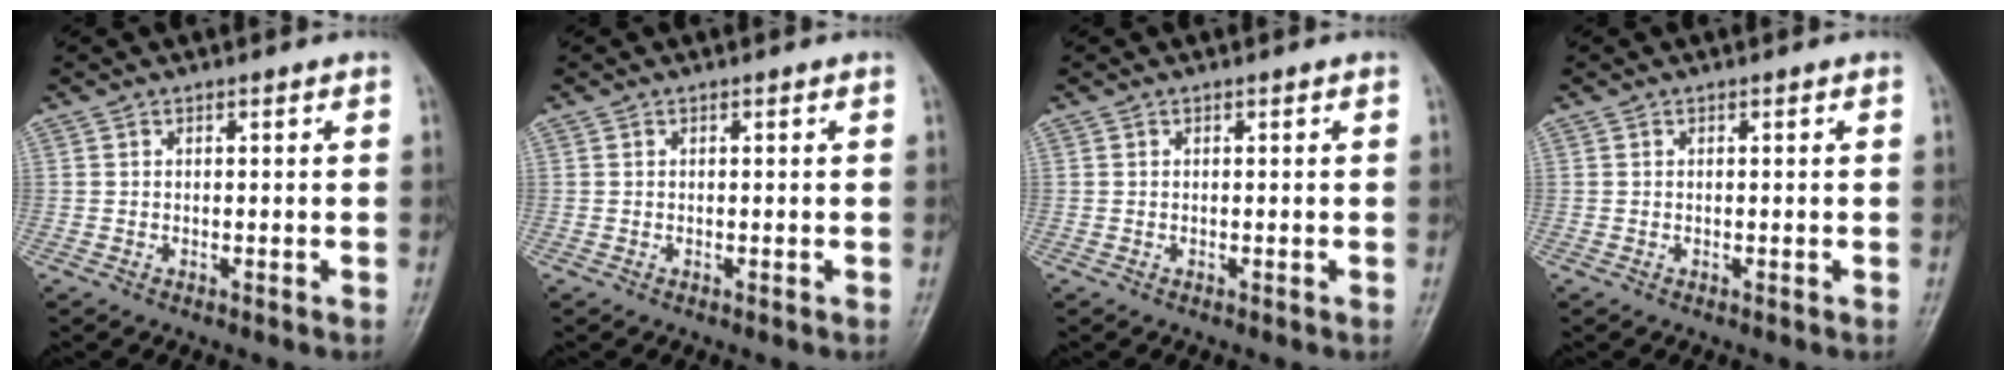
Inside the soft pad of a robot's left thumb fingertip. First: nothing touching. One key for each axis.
{"total": 0.0}
{"total": 0.0}
{"total": 0.0}